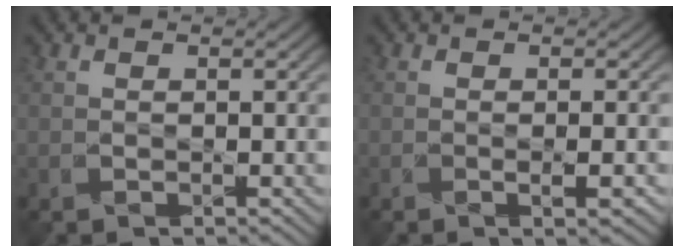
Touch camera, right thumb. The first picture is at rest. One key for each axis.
{"total": 2.6, "fx": -1.4, "fy": 0.3, "fz": 2.2, "tx": -0.034, "ty": -0.003, "tz": -0.016}